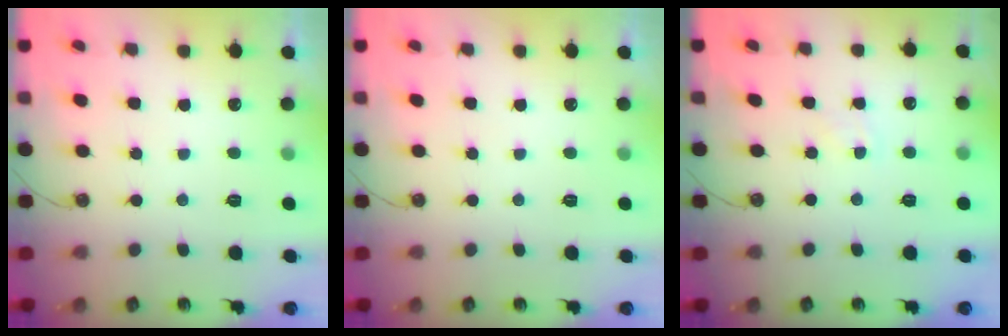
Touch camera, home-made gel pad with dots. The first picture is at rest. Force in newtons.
{"total": 0.0}
{"total": 2.8, "press": 2.8, "slide": 0.4}